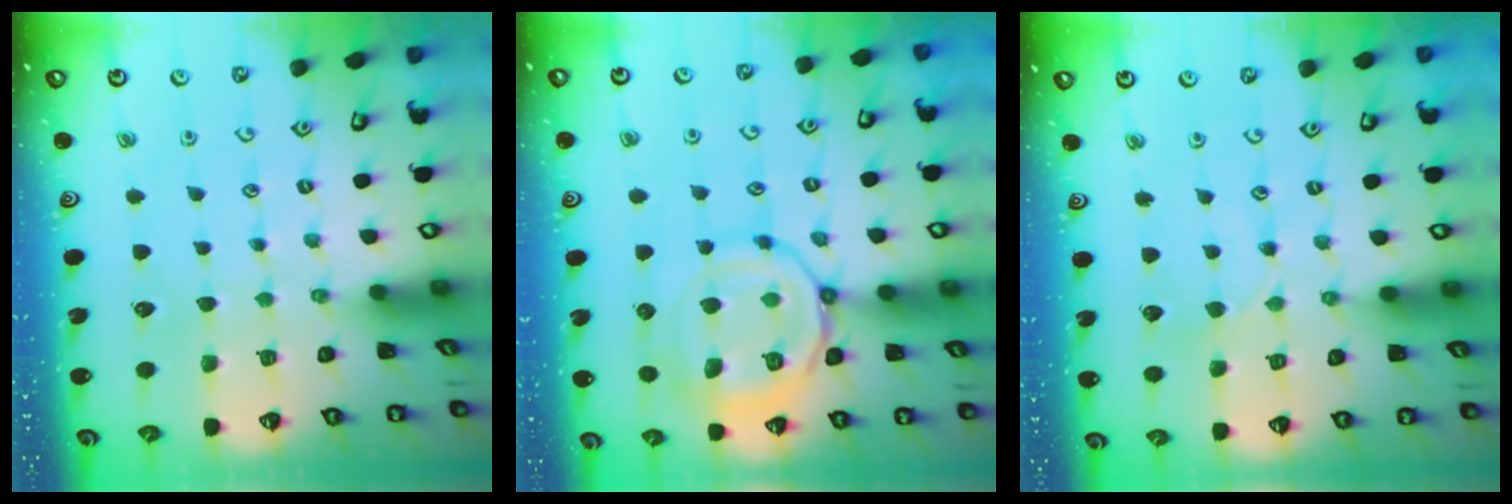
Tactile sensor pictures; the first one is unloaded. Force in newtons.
{"total": 16.1, "press": 16.0, "slide": 1.5}
{"total": 2.2, "press": 2.2, "slide": 0.3}